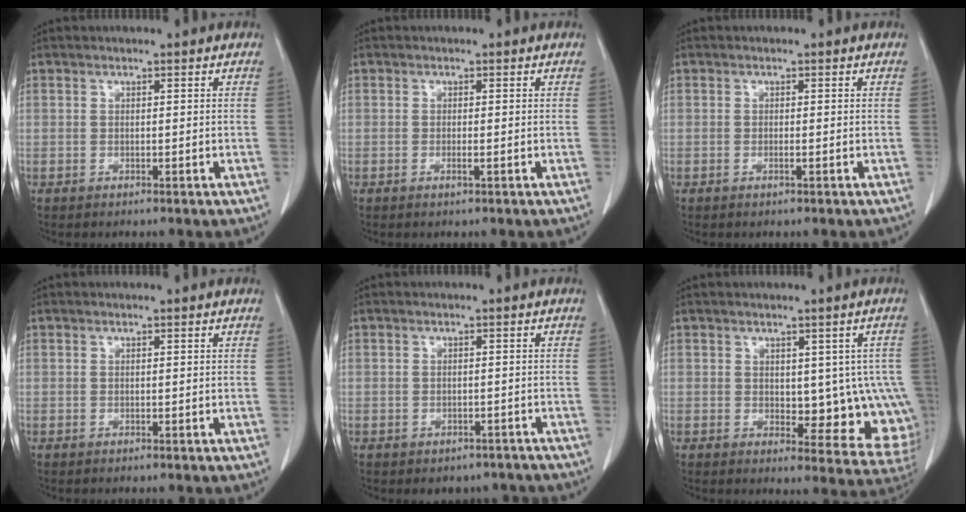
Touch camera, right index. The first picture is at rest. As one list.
[{"total": 1.0, "force": [-0.4, 0.0, 0.9], "torque": [-0.019, -0.003, -0.005]}, {"total": 0.7, "force": [-0.3, 0.0, 0.7], "torque": [-0.016, -0.001, -0.004]}, {"total": 0.0}, {"total": 4.3, "force": [-3.5, 2.5, 0.4], "torque": [0.002, 0.015, -0.042]}, {"total": 10.1, "force": [0.0, 5.1, 8.7], "torque": [-0.078, -0.002, 0.011]}]